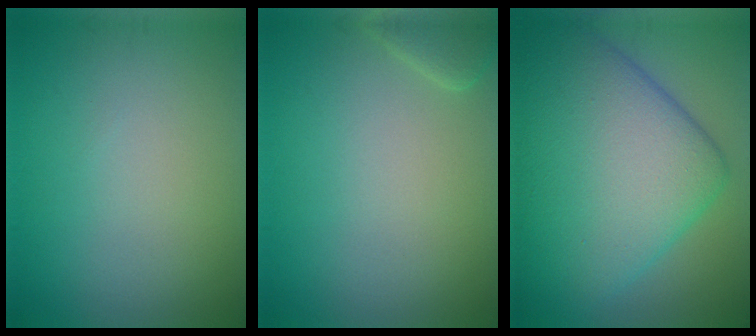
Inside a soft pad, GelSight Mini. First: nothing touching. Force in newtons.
{"total": 1.6, "press": 1.6, "slide": 0.2}
{"total": 15.0, "press": 15.0, "slide": 0.1}